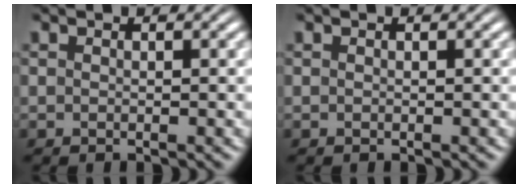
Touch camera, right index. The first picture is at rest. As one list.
[{"total": 0.0}]